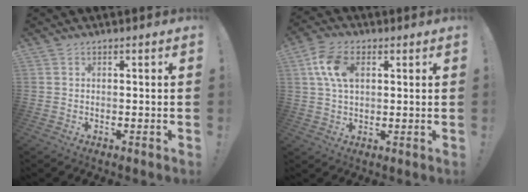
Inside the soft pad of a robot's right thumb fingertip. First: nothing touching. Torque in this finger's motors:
{"motor_torque": [0.10, 0.83, 1.01, -0.03, 0.32]}